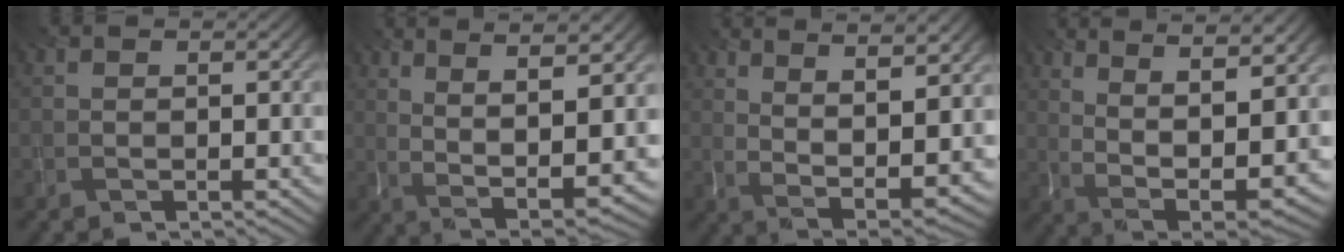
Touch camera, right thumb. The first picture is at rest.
{"total": 10.3, "force": [3.0, 2.6, 9.5], "torque": [-0.181, 0.006, 0.060]}
{"total": 11.9, "force": [5.9, 3.6, 9.6], "torque": [-0.178, 0.011, 0.098]}
{"total": 13.9, "force": [5.8, 5.1, 11.6], "torque": [-0.211, 0.015, 0.104]}